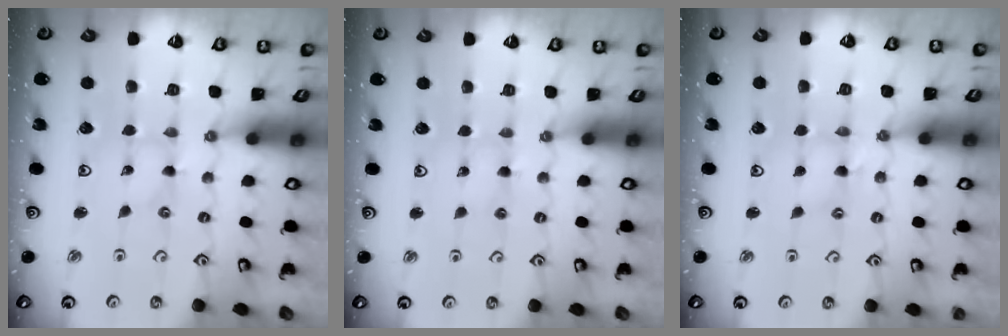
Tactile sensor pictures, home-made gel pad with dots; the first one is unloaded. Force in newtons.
{"total": 3.0, "press": 3.0, "slide": 0.4}
{"total": 2.9, "press": 2.9, "slide": 0.3}